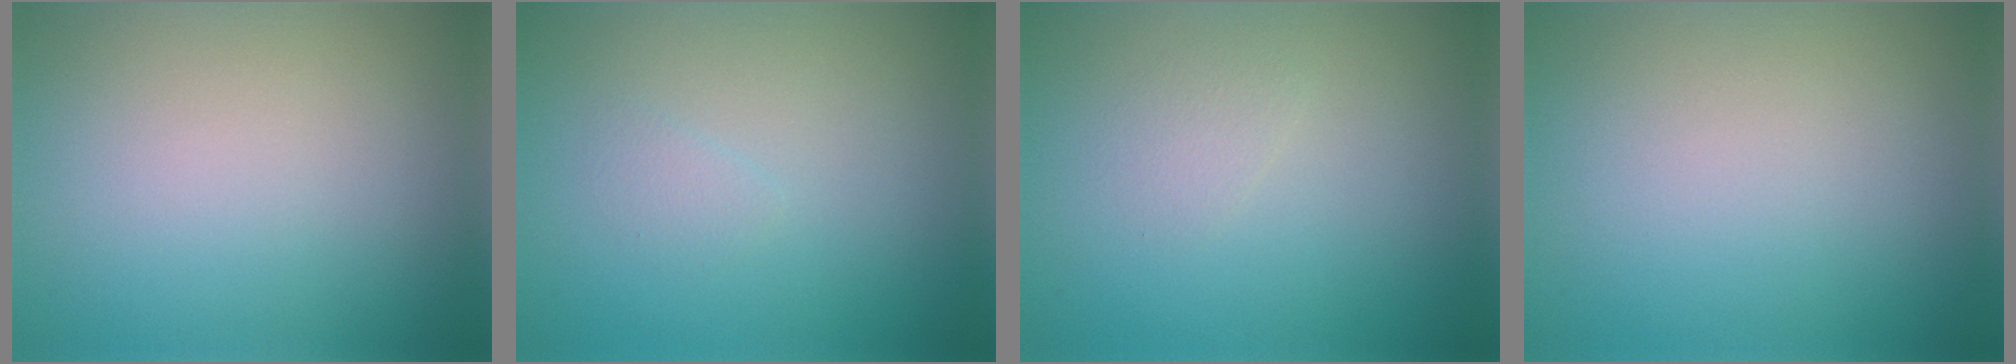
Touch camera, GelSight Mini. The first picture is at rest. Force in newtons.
{"total": 0.8, "press": 0.8, "slide": 0.0}
{"total": 0.9, "press": 0.9, "slide": 0.0}
{"total": 0.0}